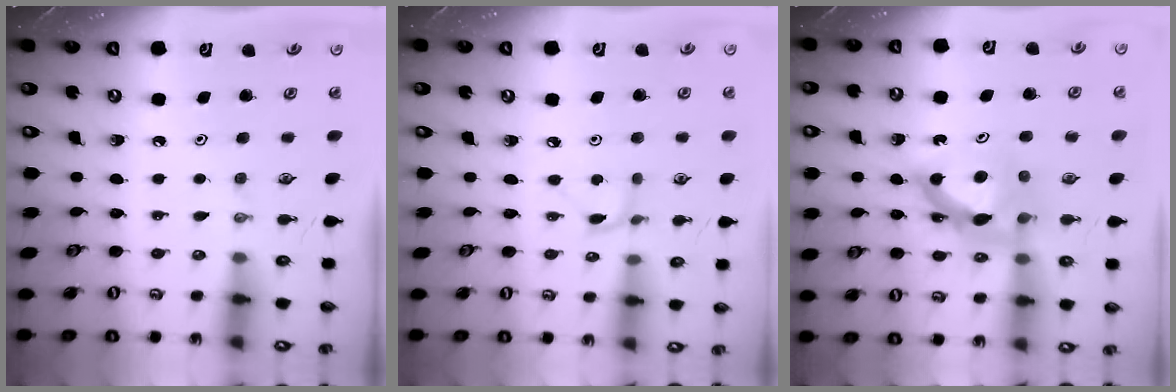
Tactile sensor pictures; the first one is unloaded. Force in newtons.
{"total": 2.9, "press": 2.9, "slide": 0.4}
{"total": 8.4, "press": 8.3, "slide": 0.4}